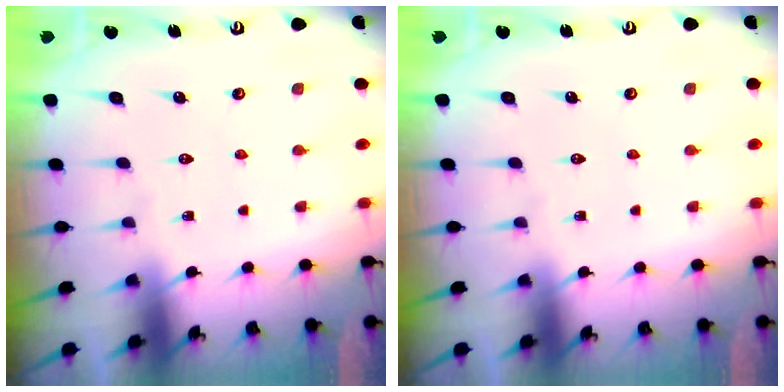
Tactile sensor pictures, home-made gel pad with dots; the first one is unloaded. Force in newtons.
{"total": 0.0}